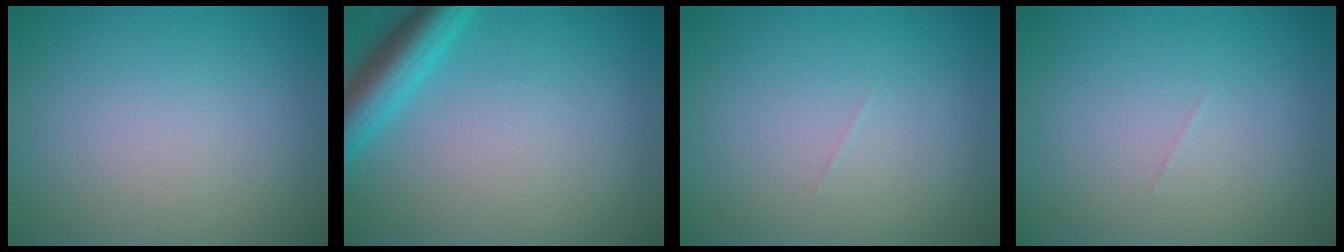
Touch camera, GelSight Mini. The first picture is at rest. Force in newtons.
{"total": 4.4, "press": 4.4, "slide": 0.2}
{"total": 0.0}
{"total": 0.0}